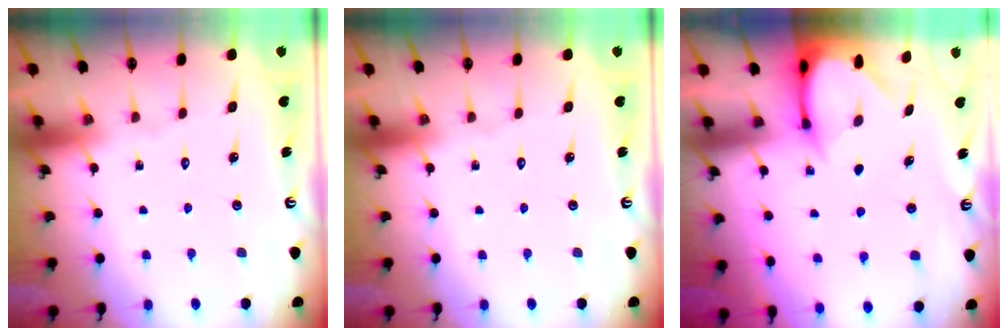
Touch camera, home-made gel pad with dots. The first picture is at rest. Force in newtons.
{"total": 0.0}
{"total": 3.3, "press": 3.3, "slide": 0.3}